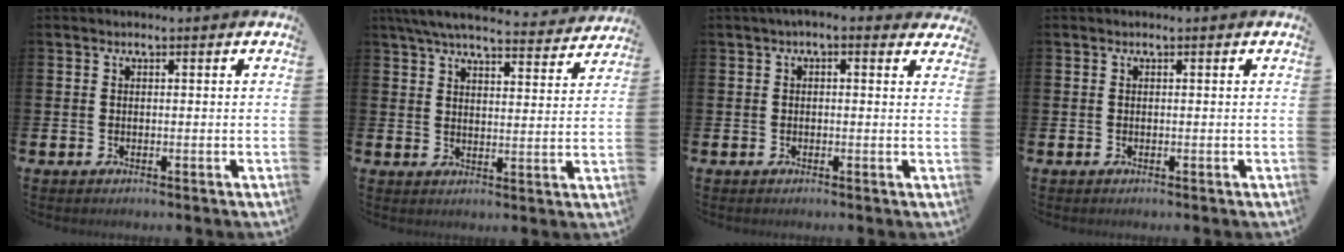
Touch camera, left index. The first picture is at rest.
{"total": 6.6, "force": [6.2, 1.0, 2.2], "torque": [-0.057, -0.038, 0.109]}
{"total": 0.9, "force": [0.6, 0.3, 0.7], "torque": [-0.007, 0.000, 0.008]}
{"total": 0.0}